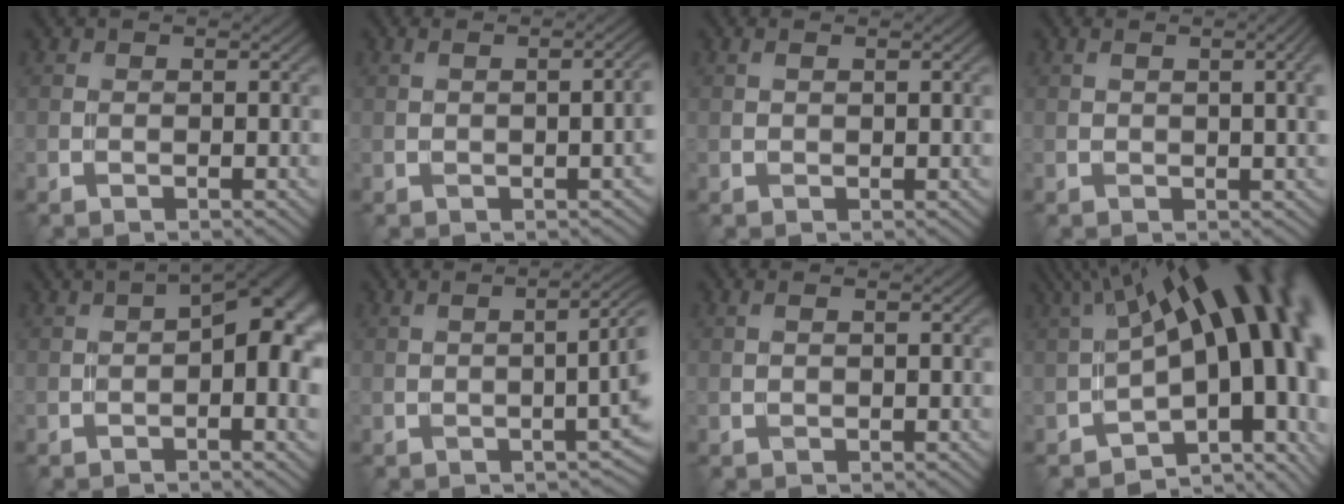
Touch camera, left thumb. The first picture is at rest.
{"total": 3.3, "force": [0.0, 1.0, 3.2], "torque": [-0.032, 0.005, 0.005]}
{"total": 0.6, "force": [0.3, 0.1, 0.5], "torque": [-0.012, -0.001, 0.008]}
{"total": 3.6, "force": [0.6, 1.0, 3.5], "torque": [-0.038, 0.009, 0.013]}
{"total": 7.2, "force": [0.0, 2.1, 6.9], "torque": [-0.103, 0.005, 0.006]}
{"total": 5.4, "force": [0.0, 1.3, 5.2], "torque": [-0.062, 0.005, 0.010]}
{"total": 0.6, "force": [0.2, 0.1, 0.5], "torque": [-0.012, 0.000, 0.006]}
{"total": 19.8, "force": [2.3, 8.5, 17.7], "torque": [-0.199, -0.026, 0.076]}